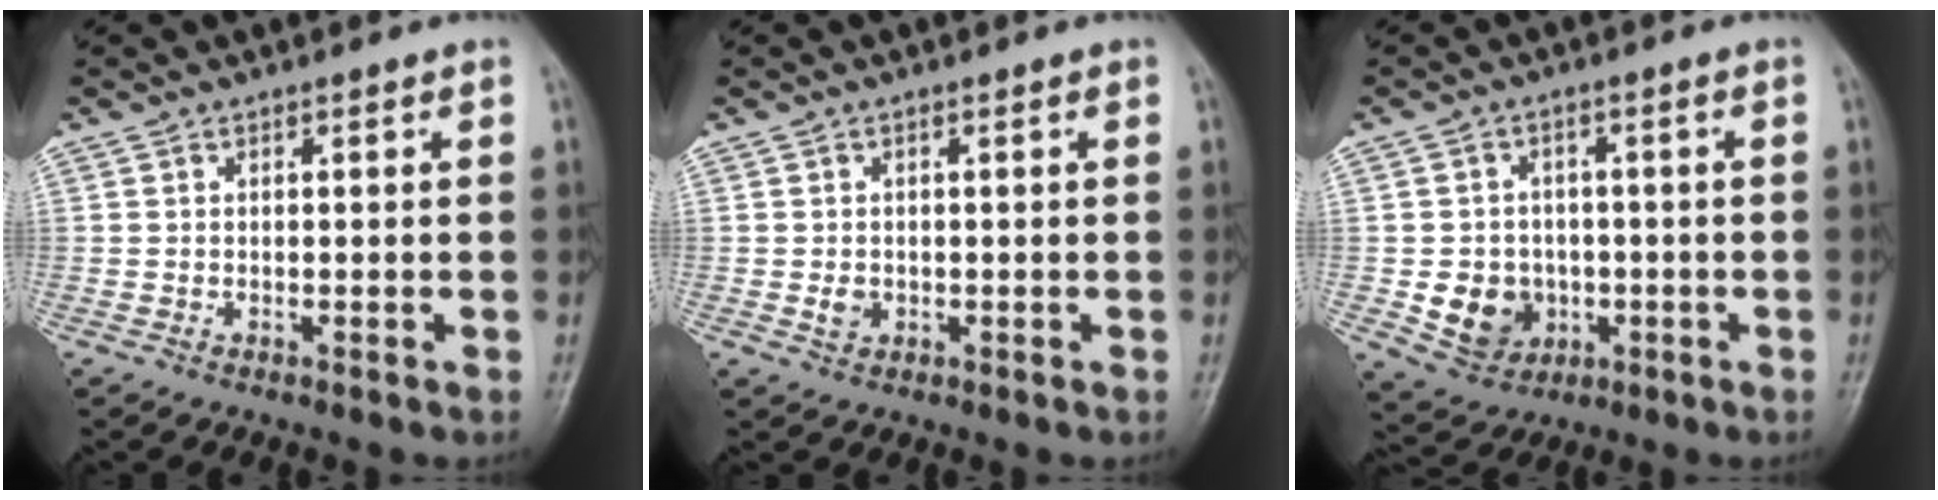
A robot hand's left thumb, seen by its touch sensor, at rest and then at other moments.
{"total": 1.8, "force": [-0.2, 1.5, 1.0], "torque": [-0.012, 0.000, -0.001]}
{"total": 8.1, "force": [-1.6, 7.2, 3.5], "torque": [-0.027, 0.007, -0.017]}